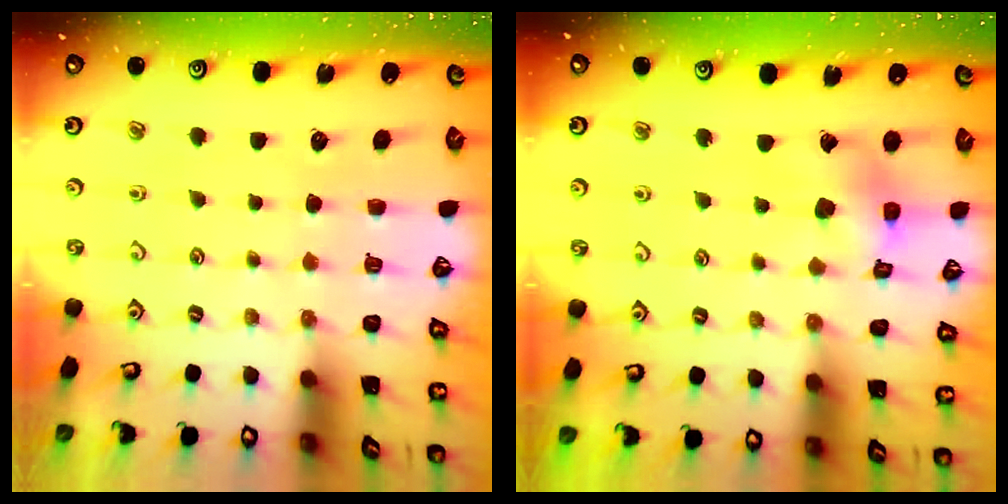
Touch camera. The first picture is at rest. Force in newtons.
{"total": 11.2, "press": 11.1, "slide": 1.4}